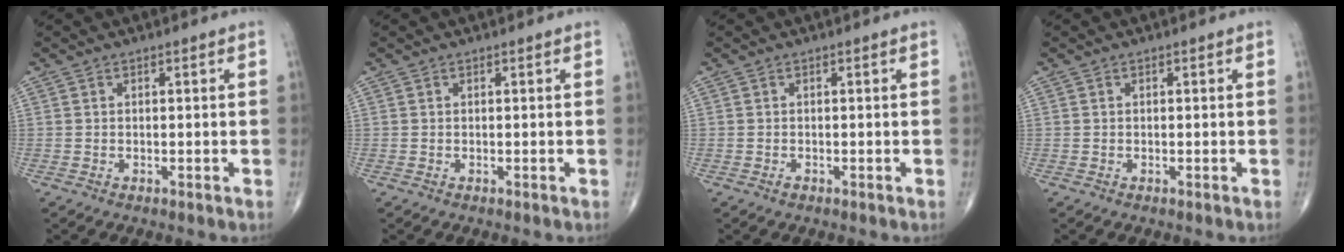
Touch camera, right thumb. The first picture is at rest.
{"total": 0.0}
{"total": 0.6, "force": [-0.4, 0.4, 0.2], "torque": [-0.003, 0.000, -0.008]}
{"total": 0.0}